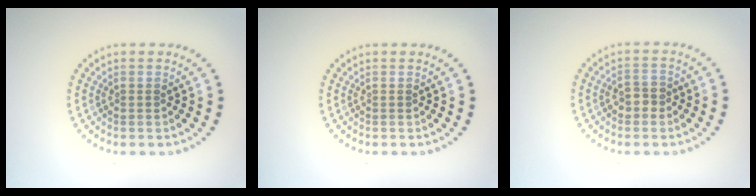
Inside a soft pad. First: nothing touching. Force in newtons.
{"total": 0.0}
{"total": 1.6, "press": 1.6, "slide": 0.4}